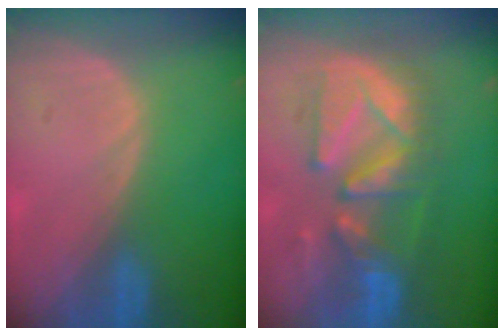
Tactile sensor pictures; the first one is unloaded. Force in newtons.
{"total": 10.4, "press": 10.2, "slide": 2.3}